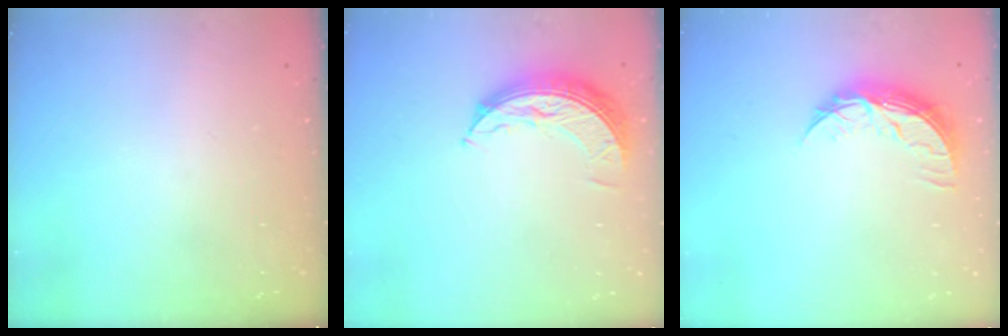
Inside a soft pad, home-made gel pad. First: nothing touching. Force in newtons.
{"total": 8.3, "press": 8.3, "slide": 0.6}
{"total": 9.0, "press": 9.0, "slide": 0.5}